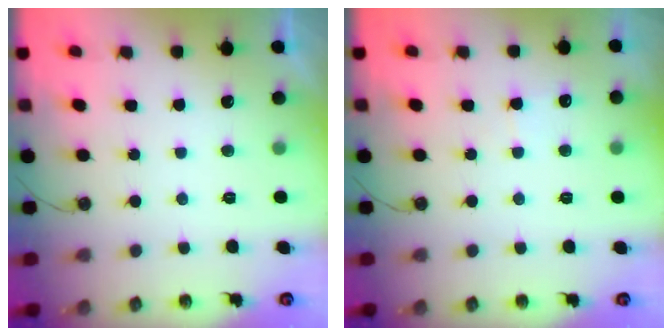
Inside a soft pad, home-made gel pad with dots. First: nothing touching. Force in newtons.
{"total": 4.3, "press": 4.2, "slide": 0.7}